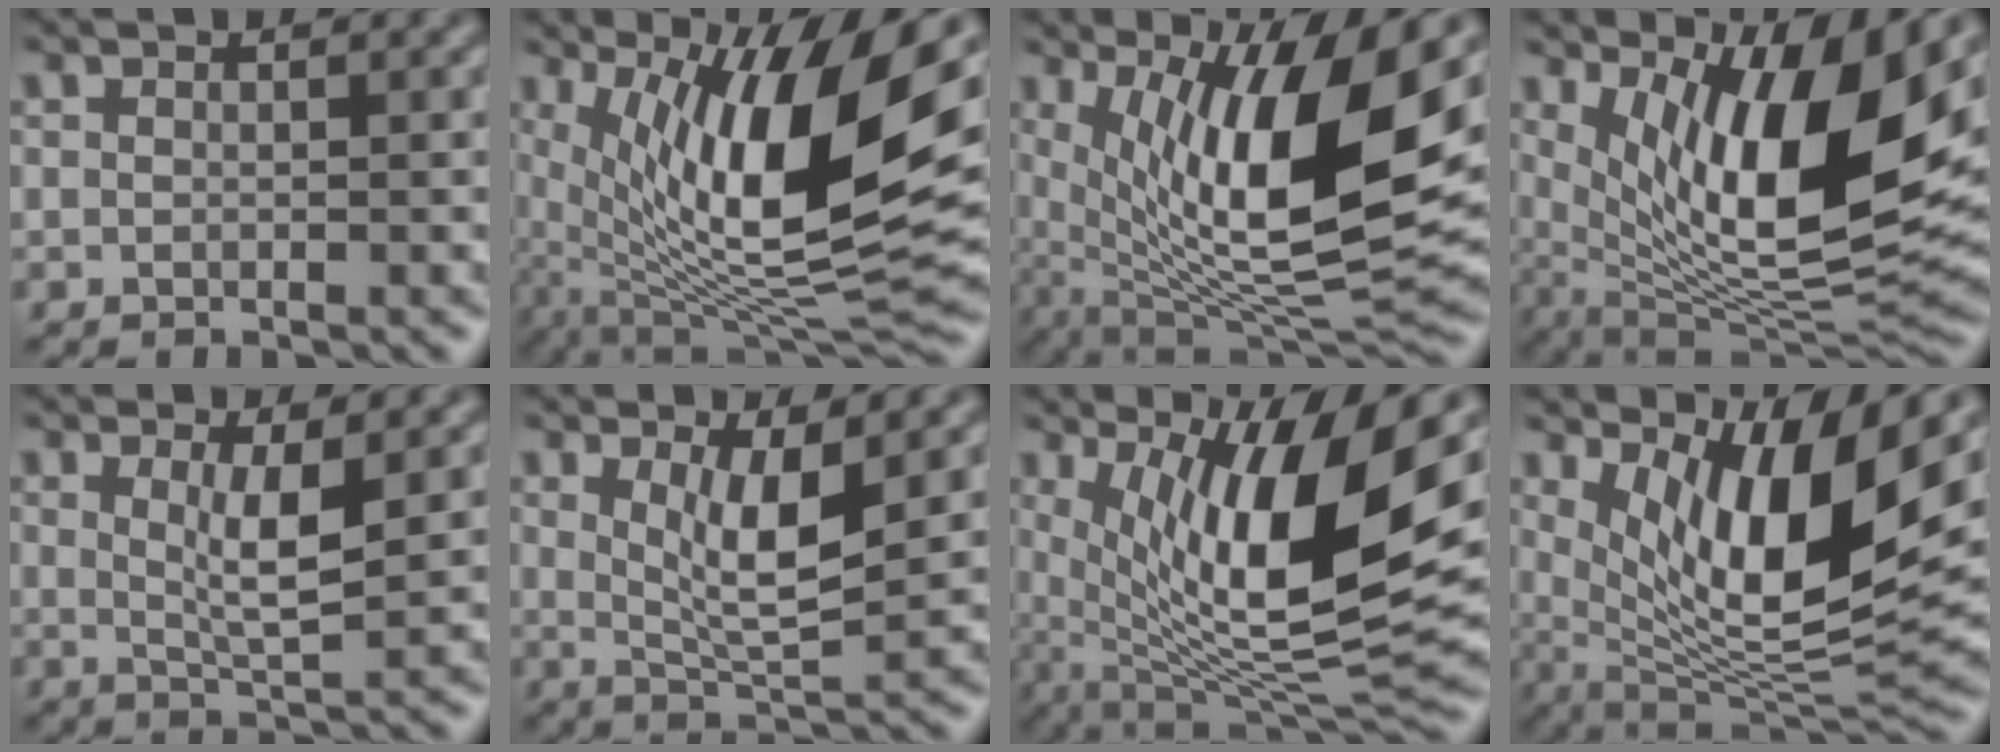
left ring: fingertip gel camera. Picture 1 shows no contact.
{"total": 14.2, "force": [3.8, 4.4, 12.9], "torque": [-0.215, -0.006, 0.068]}
{"total": 13.3, "force": [3.5, 4.3, 12.1], "torque": [-0.201, -0.013, 0.066]}
{"total": 13.2, "force": [4.7, 4.2, 11.6], "torque": [-0.191, -0.012, 0.087]}
{"total": 3.3, "force": [0.9, 0.7, 3.1], "torque": [-0.056, -0.011, 0.019]}
{"total": 4.7, "force": [1.5, 1.3, 4.3], "torque": [-0.078, -0.014, 0.033]}
{"total": 13.2, "force": [3.5, 4.1, 12.1], "torque": [-0.202, -0.011, 0.066]}
{"total": 11.4, "force": [4.6, 3.2, 10.0], "torque": [-0.165, -0.013, 0.091]}